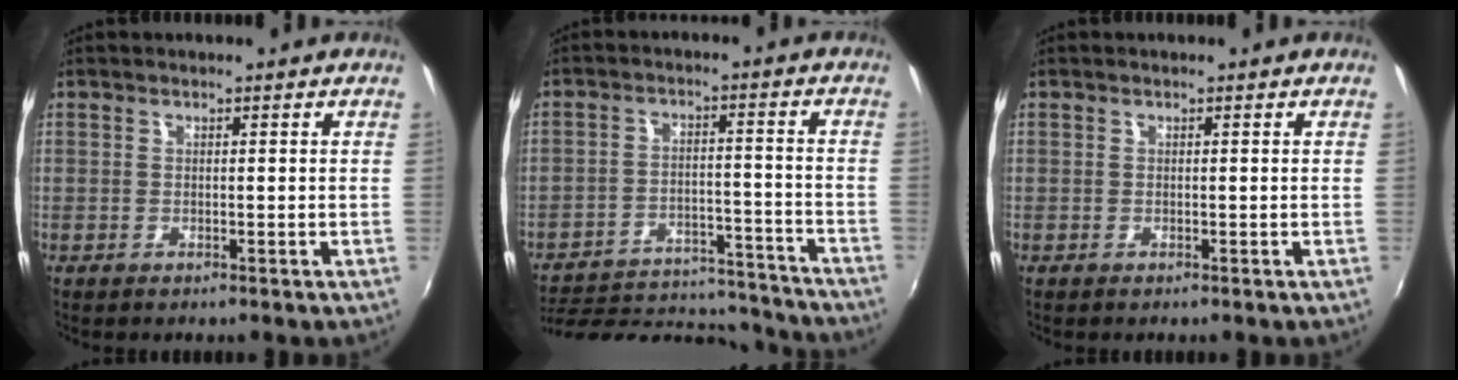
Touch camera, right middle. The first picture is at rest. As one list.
[{"total": 21.7, "force": [-19.5, 6.6, 6.6], "torque": [-0.128, 0.016, -0.251]}, {"total": 0.0}]